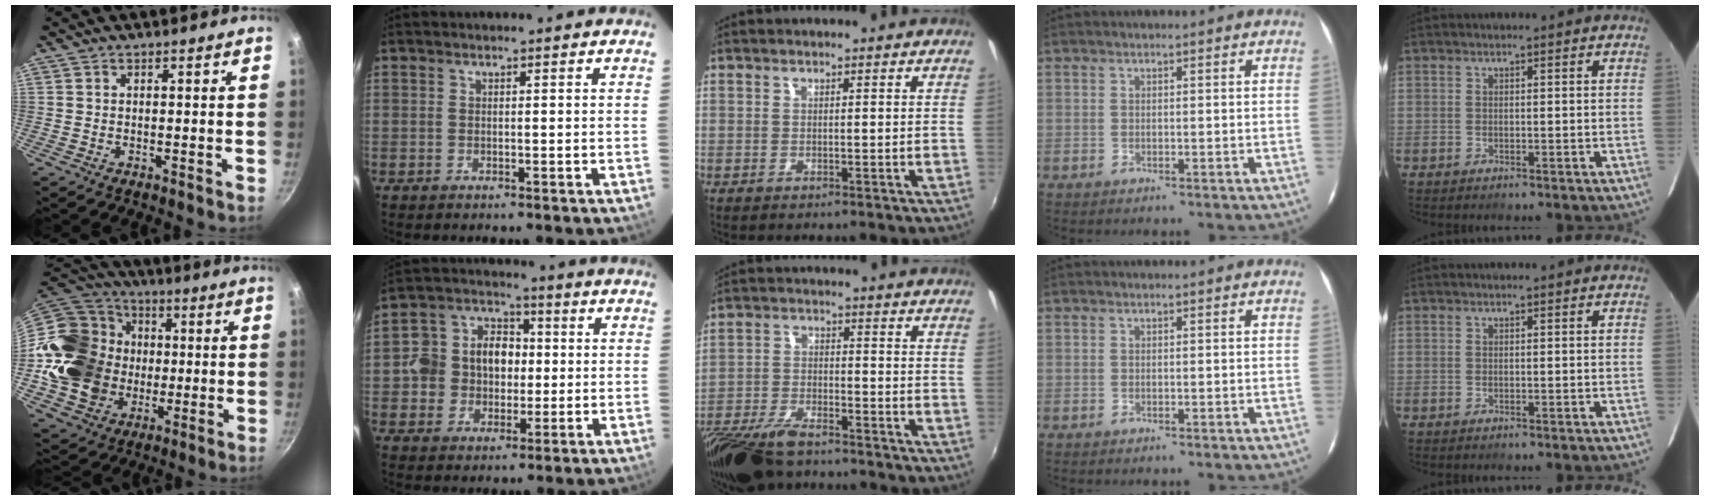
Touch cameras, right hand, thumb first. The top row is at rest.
{"thumb": {"total": 26.2, "force": [-1.3, 22.2, 13.8], "torque": [-0.259, 0.048, -0.005]}, "index": {"total": 10.6, "force": [0.0, 9.5, 4.6], "torque": [-0.107, 0.036, -0.001]}, "middle": {"total": 13.4, "force": [-10.7, 4.3, 6.8], "torque": [-0.161, -0.022, -0.204]}}